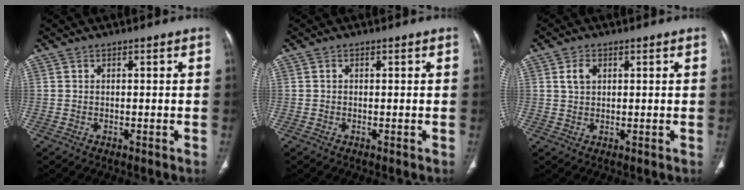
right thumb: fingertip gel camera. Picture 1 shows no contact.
{"total": 0.0}
{"total": 2.9, "force": [1.0, 1.9, 1.9], "torque": [-0.034, 0.002, 0.022]}